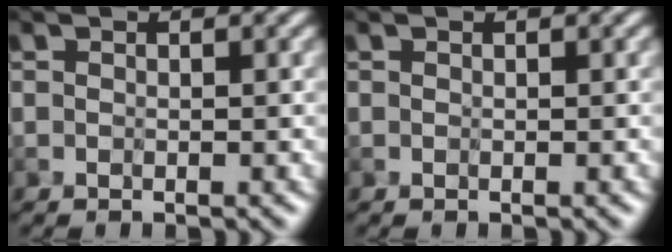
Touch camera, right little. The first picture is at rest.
{"total": 0.0}